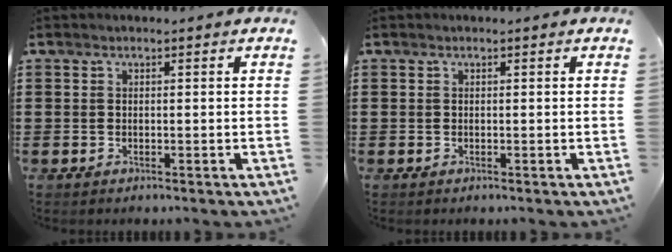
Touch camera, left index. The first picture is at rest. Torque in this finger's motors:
{"motor_torque": [0.00, 0.00, 0.00, 0.00]}